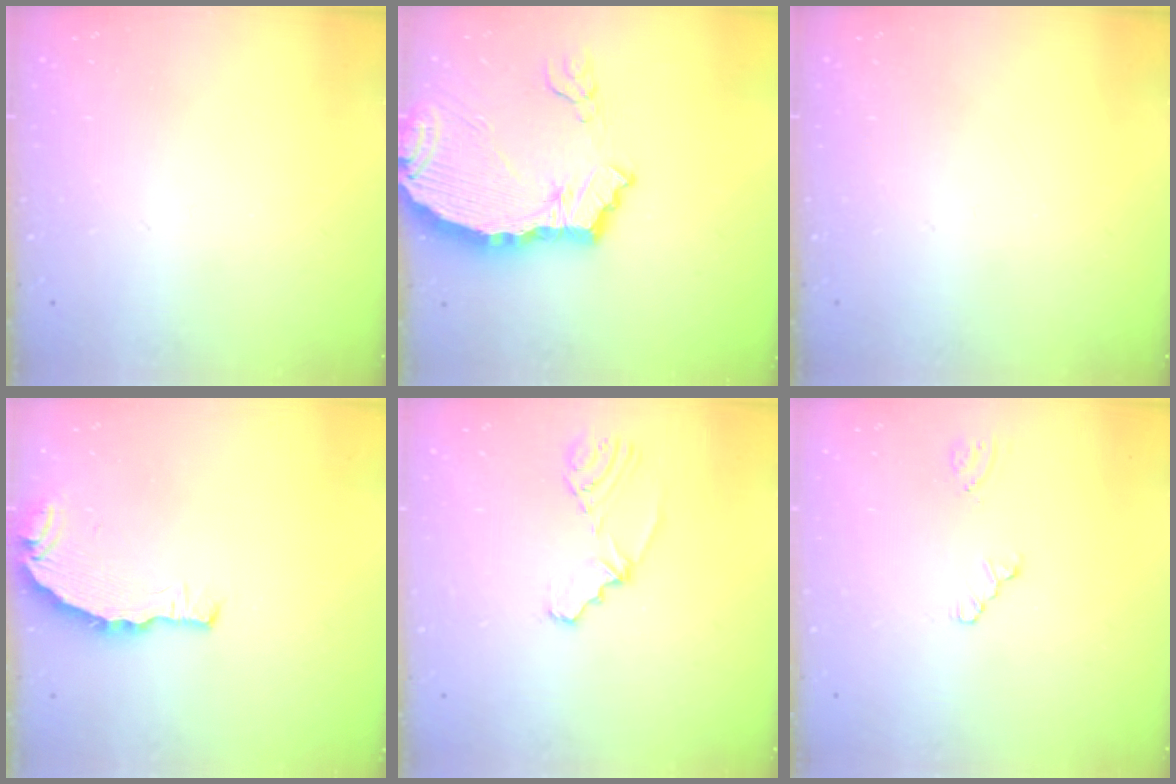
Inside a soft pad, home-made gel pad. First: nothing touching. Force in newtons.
{"total": 11.1, "press": 11.0, "slide": 1.3}
{"total": 0.0}
{"total": 4.9, "press": 4.9, "slide": 0.8}
{"total": 4.6, "press": 1.9, "slide": 4.2}
{"total": 0.7, "press": 0.7, "slide": 0.2}